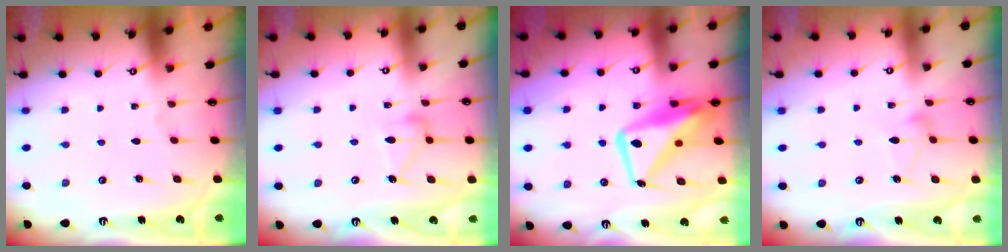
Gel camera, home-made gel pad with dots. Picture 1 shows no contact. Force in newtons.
{"total": 12.0, "press": 12.0, "slide": 0.5}
{"total": 14.8, "press": 14.7, "slide": 1.5}
{"total": 5.9, "press": 5.9, "slide": 0.4}